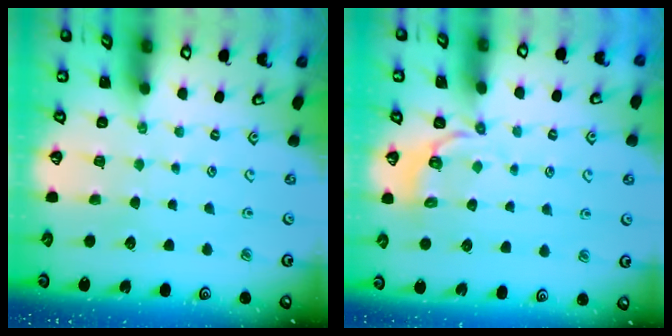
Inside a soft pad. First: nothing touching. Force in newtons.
{"total": 3.5, "press": 2.6, "slide": 2.4}